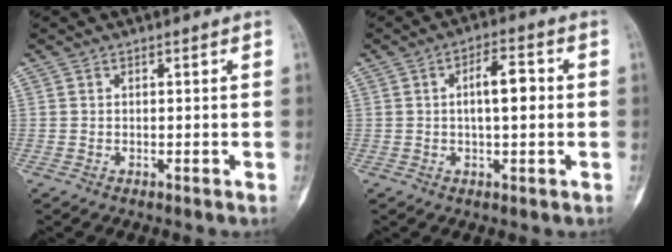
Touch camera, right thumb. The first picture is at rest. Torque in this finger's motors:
{"motor_torque": [0.10, 0.76, 0.93, -0.02, 0.26]}